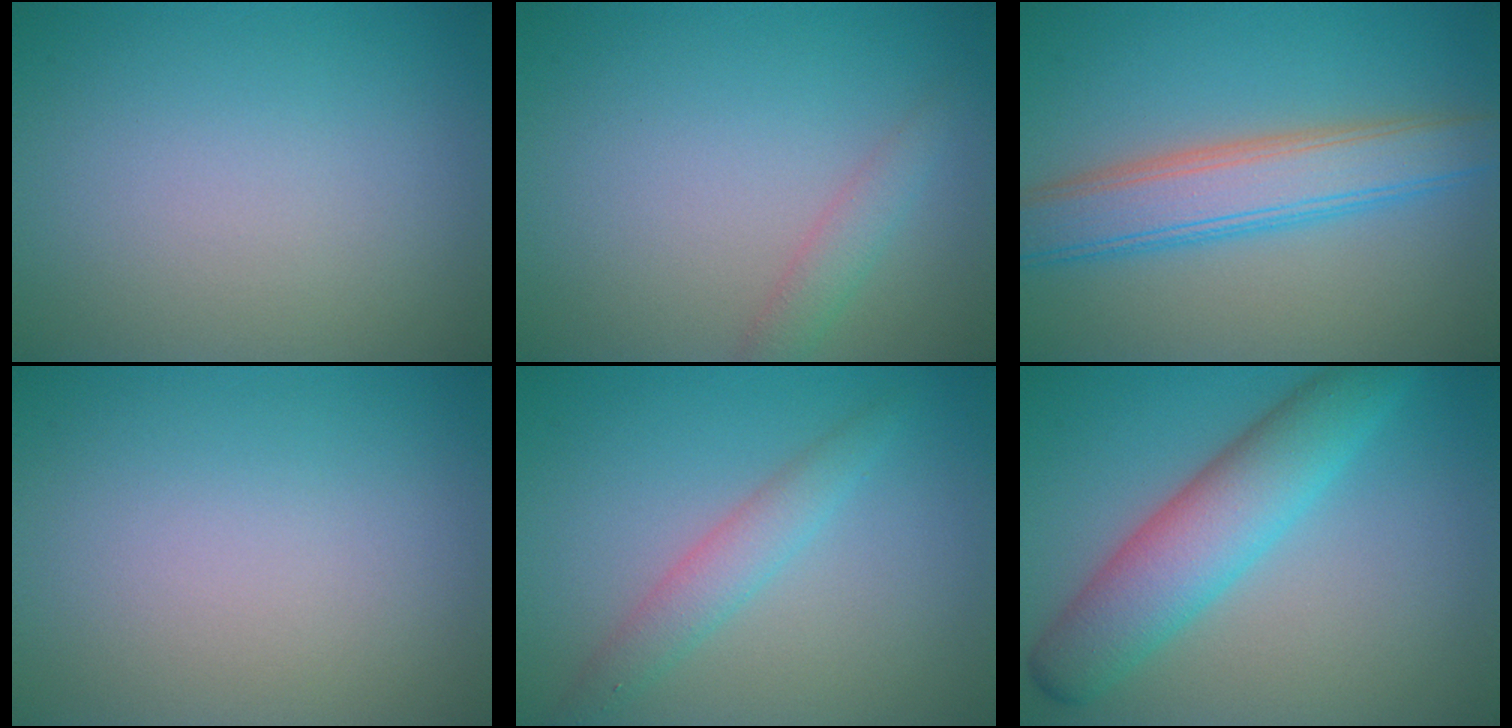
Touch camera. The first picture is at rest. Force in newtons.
{"total": 1.7, "press": 1.7, "slide": 0.0}
{"total": 5.9, "press": 5.9, "slide": 0.4}
{"total": 0.0}
{"total": 2.5, "press": 2.5, "slide": 0.1}
{"total": 6.4, "press": 6.4, "slide": 0.2}